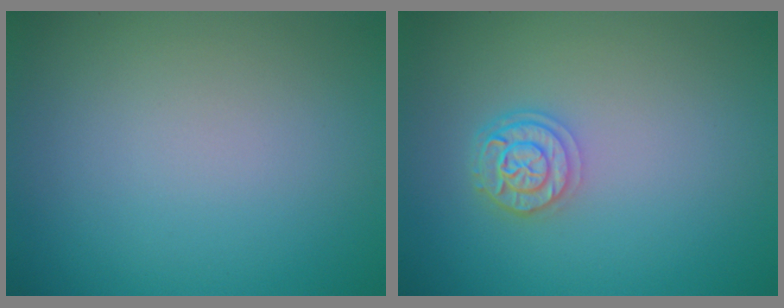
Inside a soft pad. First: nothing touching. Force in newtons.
{"total": 2.8, "press": 2.3, "slide": 1.5}